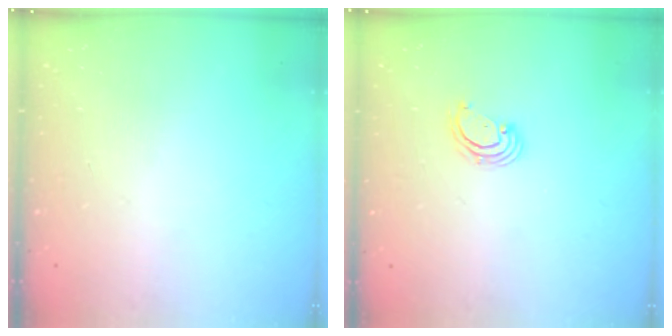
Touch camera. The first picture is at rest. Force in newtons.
{"total": 2.4, "press": 2.4, "slide": 0.2}